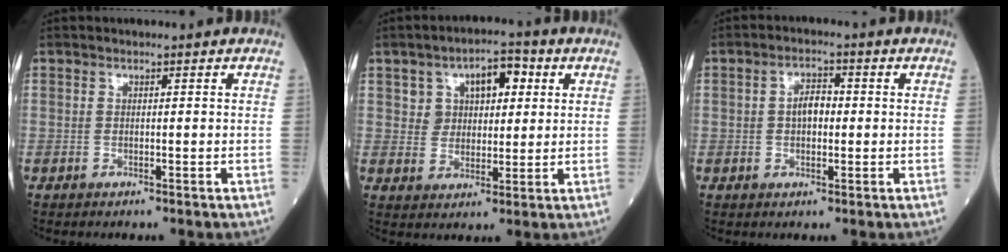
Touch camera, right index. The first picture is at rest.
{"total": 7.3, "force": [2.9, 4.7, 4.8], "torque": [-0.066, 0.024, 0.050]}
{"total": 3.6, "force": [0.1, 2.0, 3.0], "torque": [-0.053, 0.009, 0.000]}